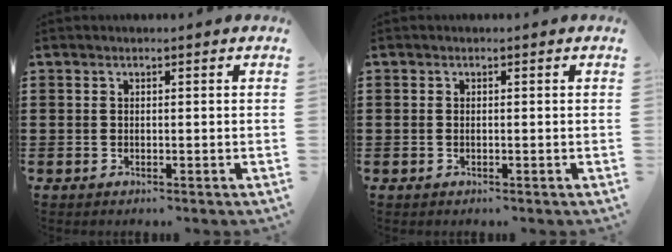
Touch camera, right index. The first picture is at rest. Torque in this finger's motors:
{"motor_torque": [0.23, 0.09, 0.09, 0.02]}